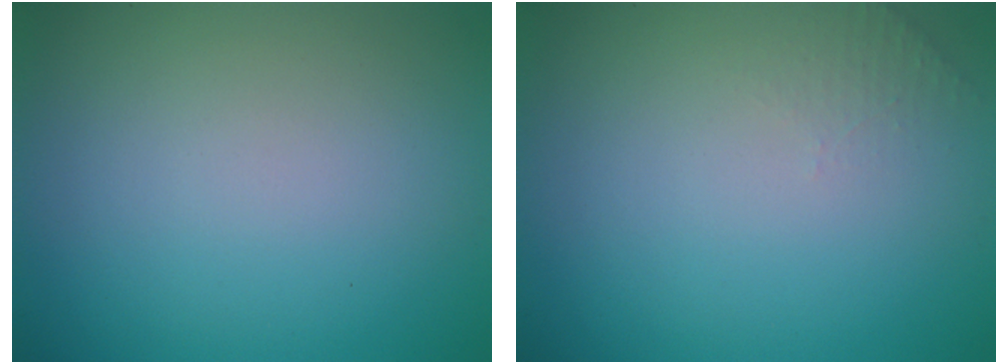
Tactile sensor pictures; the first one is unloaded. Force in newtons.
{"total": 1.0, "press": 0.9, "slide": 0.3}